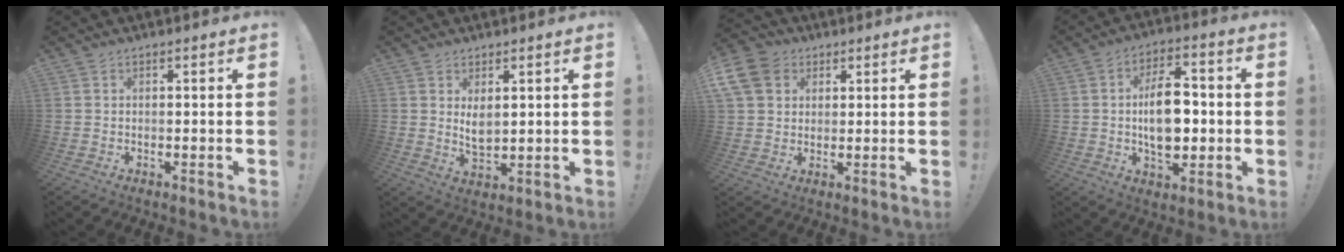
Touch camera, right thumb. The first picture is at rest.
{"total": 4.7, "force": [2.2, 2.3, 3.4], "torque": [-0.041, -0.021, 0.038]}
{"total": 10.2, "force": [4.0, 8.2, 4.5], "torque": [-0.091, -0.016, 0.082]}
{"total": 14.5, "force": [-0.5, 8.8, 11.5], "torque": [-0.193, 0.003, -0.011]}